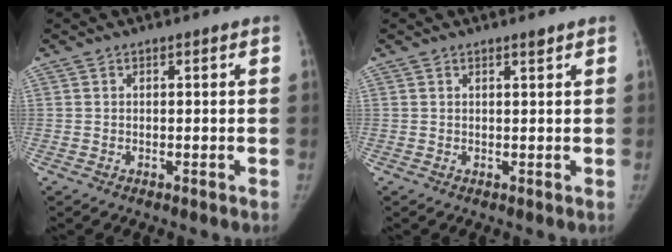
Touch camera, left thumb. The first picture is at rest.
{"total": 1.0, "force": [0.8, 0.0, 0.6], "torque": [-0.008, -0.007, 0.015]}